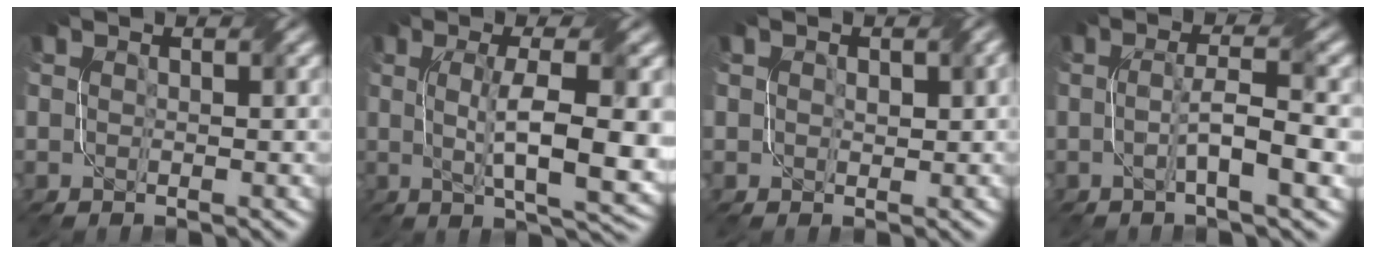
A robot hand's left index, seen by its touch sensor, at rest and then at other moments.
{"total": 8.8, "force": [0.0, 2.0, 8.6], "torque": [-0.133, -0.001, 0.005]}
{"total": 1.5, "force": [0.6, 1.0, 1.0], "torque": [-0.016, 0.000, 0.012]}
{"total": 4.6, "force": [-0.7, 0.6, 4.5], "torque": [-0.079, 0.009, -0.016]}